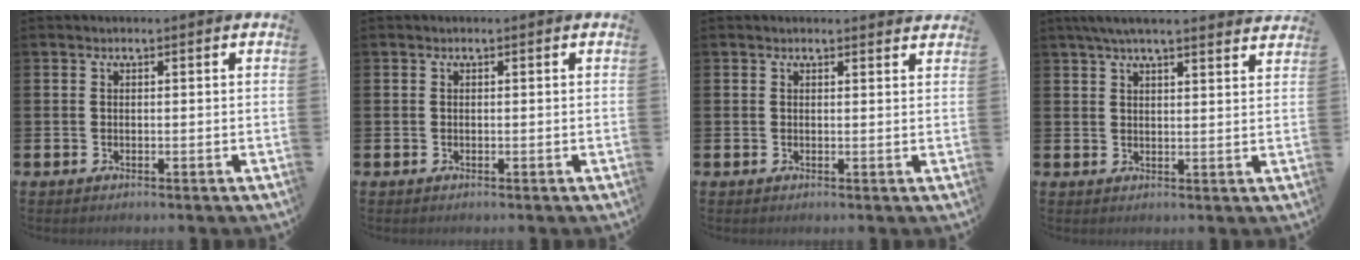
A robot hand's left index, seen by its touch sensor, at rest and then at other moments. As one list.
[{"total": 0.0}, {"total": 0.9, "force": [0.9, 0.1, 0.1], "torque": [0.010, -0.002, 0.014]}, {"total": 4.9, "force": [4.5, 0.4, 2.0], "torque": [-0.046, -0.010, 0.082]}]